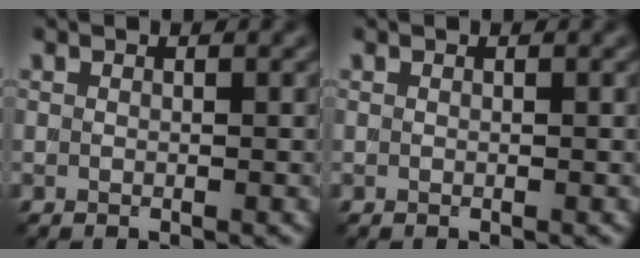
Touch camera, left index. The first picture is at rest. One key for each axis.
{"total": 0.0}